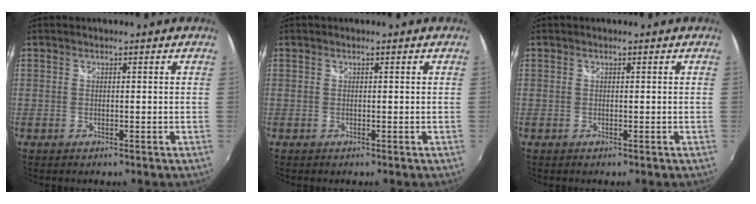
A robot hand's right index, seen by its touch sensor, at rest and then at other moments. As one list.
[{"total": 0.0}, {"total": 0.0}]